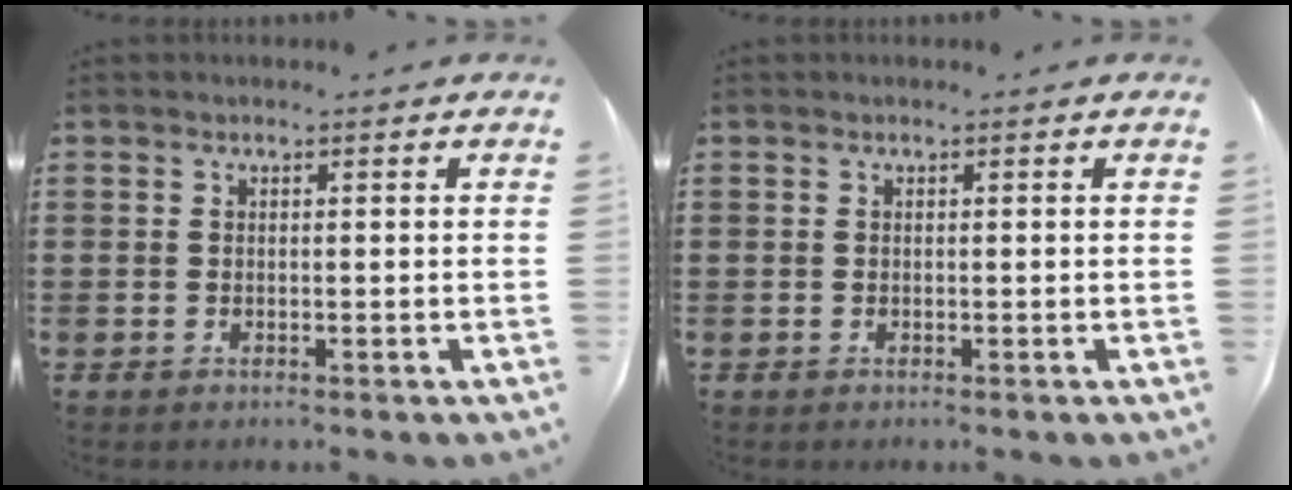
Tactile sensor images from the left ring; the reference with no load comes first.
{"total": 0.0}